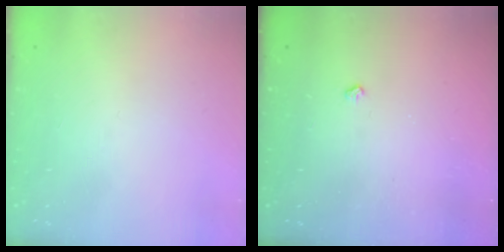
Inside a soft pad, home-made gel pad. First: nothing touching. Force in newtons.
{"total": 2.5, "press": 2.4, "slide": 0.5}